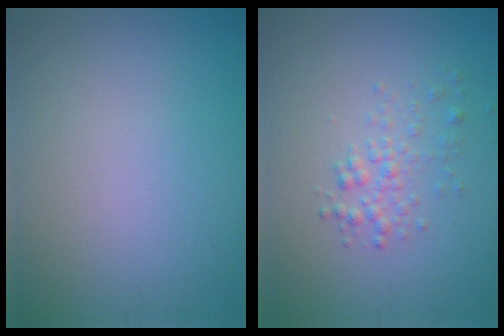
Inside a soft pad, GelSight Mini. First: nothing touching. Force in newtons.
{"total": 1.8, "press": 1.8, "slide": 0.1}